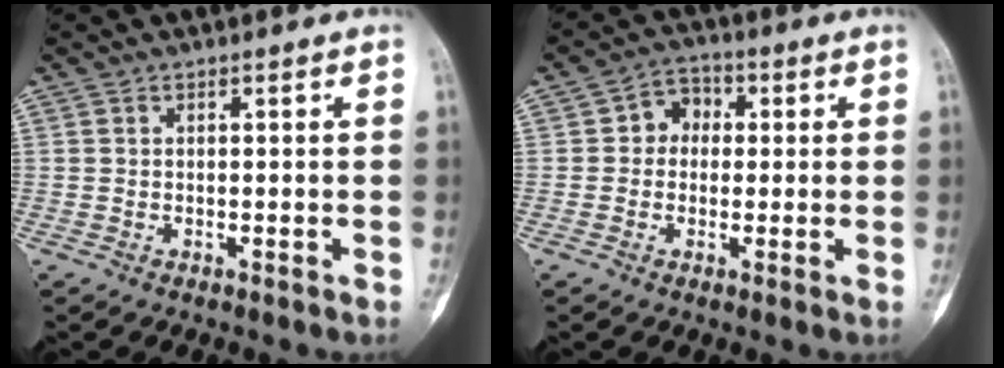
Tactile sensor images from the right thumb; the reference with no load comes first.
{"total": 5.8, "force": [0.6, 5.0, 2.9], "torque": [-0.011, 0.015, -0.002]}